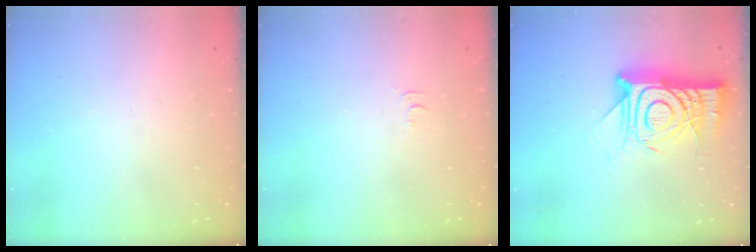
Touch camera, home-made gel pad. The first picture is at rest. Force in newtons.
{"total": 3.1, "press": 3.1, "slide": 0.4}
{"total": 16.5, "press": 16.5, "slide": 1.4}